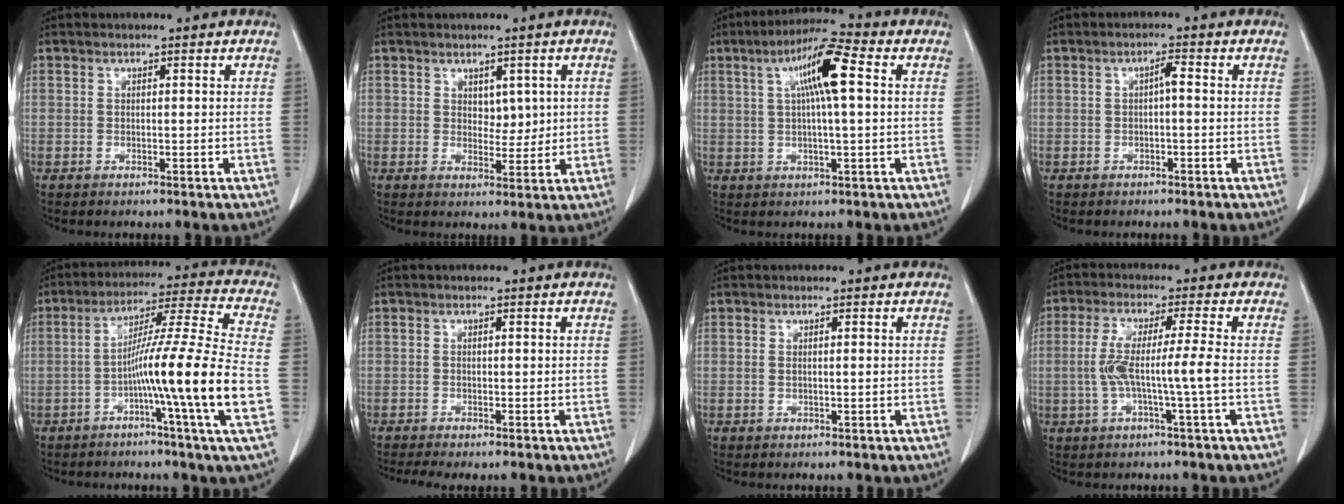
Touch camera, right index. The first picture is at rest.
{"total": 3.2, "force": [0.9, 2.0, 2.4], "torque": [-0.027, -0.004, 0.018]}
{"total": 9.3, "force": [2.3, 1.0, 8.9], "torque": [-0.161, 0.020, 0.035]}
{"total": 1.7, "force": [-0.1, 0.3, 1.7], "torque": [-0.027, 0.005, -0.001]}
{"total": 15.9, "force": [-4.0, -2.2, 15.2], "torque": [-0.251, -0.001, -0.077]}
{"total": 3.8, "force": [-3.1, 0.7, 2.0], "torque": [-0.028, -0.008, -0.044]}
{"total": 0.6, "force": [0.1, 0.1, 0.6], "torque": [-0.012, 0.002, 0.006]}
{"total": 6.9, "force": [-1.0, -0.7, 6.8], "torque": [-0.137, 0.010, -0.016]}